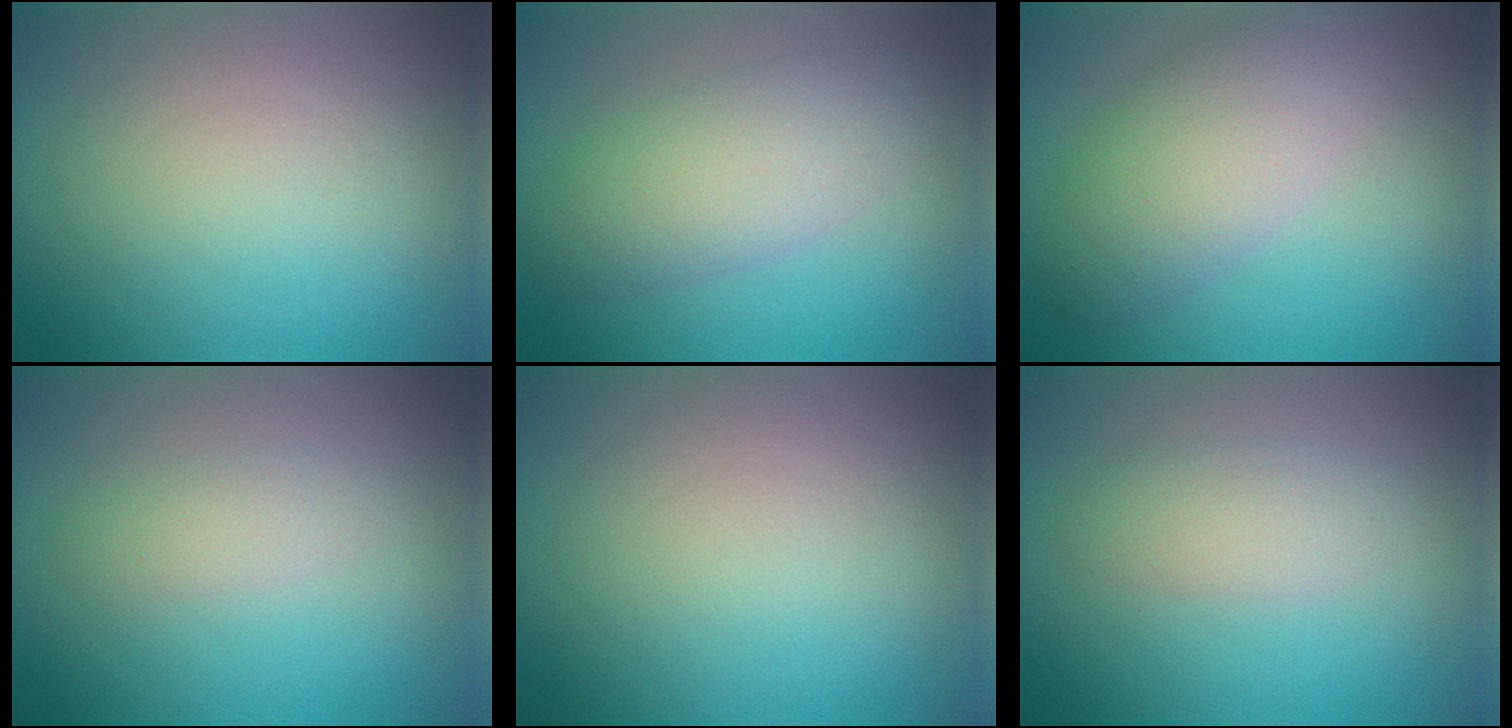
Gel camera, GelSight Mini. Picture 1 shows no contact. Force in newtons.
{"total": 4.5, "press": 4.5, "slide": 0.1}
{"total": 5.0, "press": 5.0, "slide": 0.4}
{"total": 1.4, "press": 1.4, "slide": 0.1}
{"total": 0.0}
{"total": 2.3, "press": 2.3, "slide": 0.1}